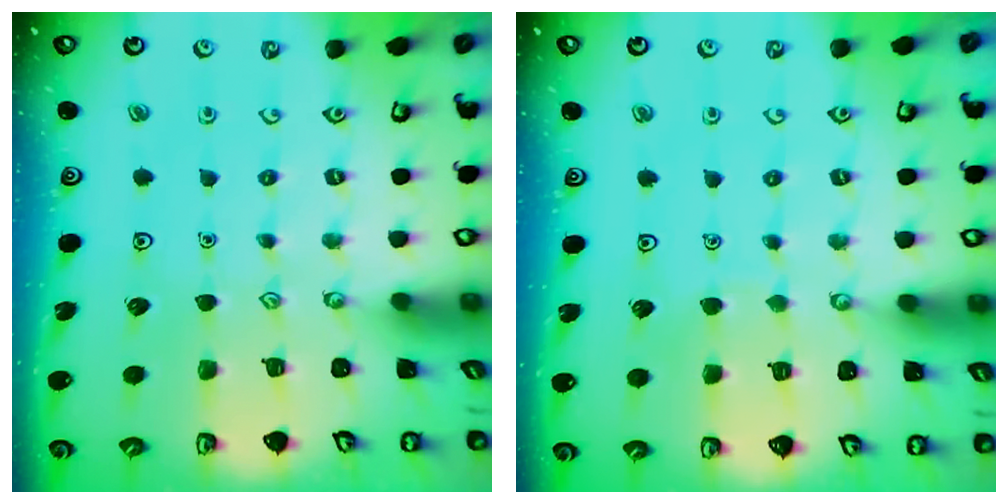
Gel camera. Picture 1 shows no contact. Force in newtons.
{"total": 2.5, "press": 2.5, "slide": 0.2}